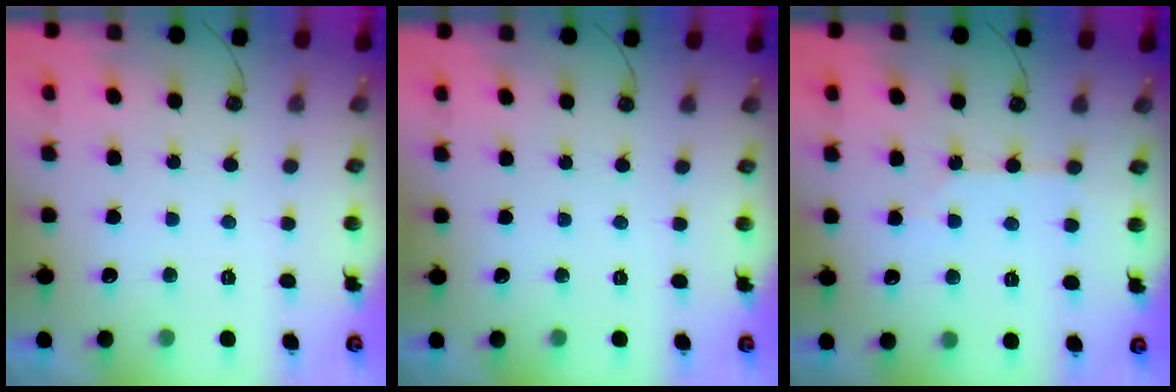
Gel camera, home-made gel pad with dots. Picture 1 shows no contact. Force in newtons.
{"total": 0.0}
{"total": 2.5, "press": 2.4, "slide": 0.4}